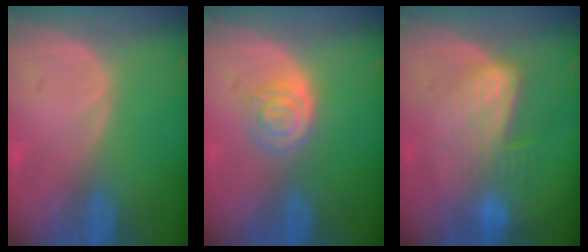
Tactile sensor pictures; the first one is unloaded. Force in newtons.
{"total": 4.0, "press": 3.6, "slide": 1.7}
{"total": 7.0, "press": 5.9, "slide": 3.8}